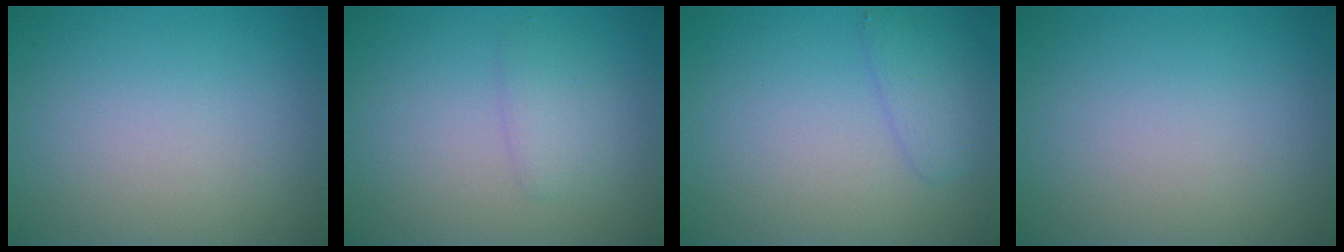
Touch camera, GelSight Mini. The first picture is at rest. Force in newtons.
{"total": 1.6, "press": 1.6, "slide": 0.1}
{"total": 1.9, "press": 1.9, "slide": 0.1}
{"total": 0.0}